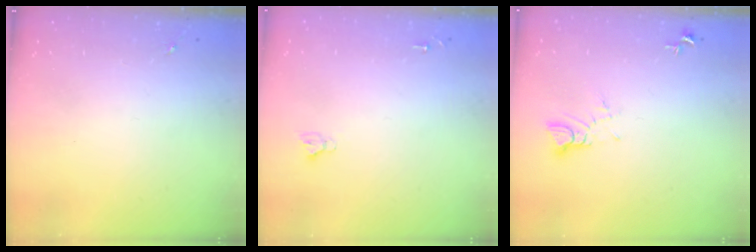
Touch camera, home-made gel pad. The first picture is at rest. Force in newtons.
{"total": 2.7, "press": 2.7, "slide": 0.0}
{"total": 4.0, "press": 4.0, "slide": 0.3}